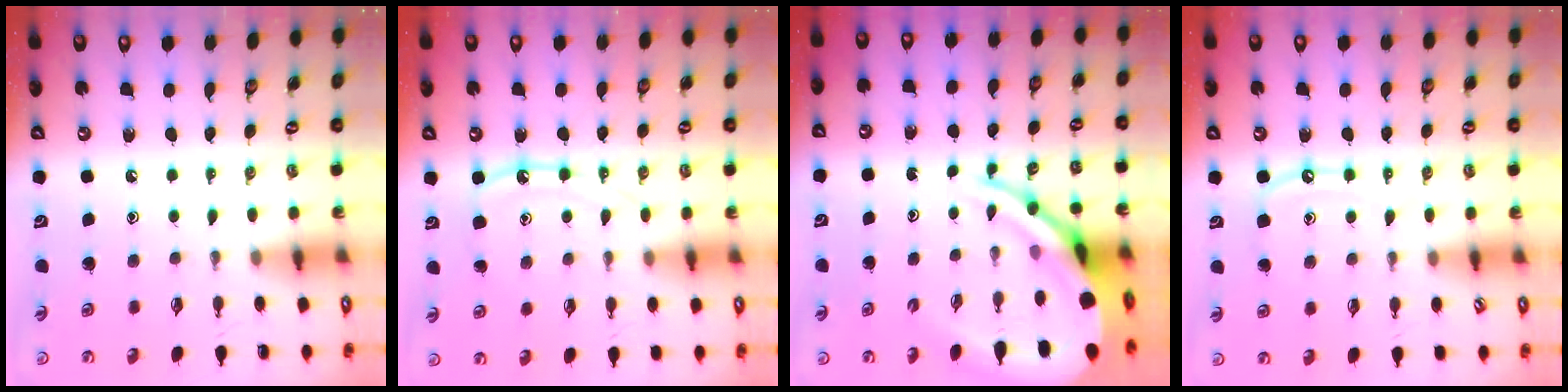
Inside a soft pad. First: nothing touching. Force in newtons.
{"total": 10.2, "press": 10.1, "slide": 0.5}
{"total": 12.8, "press": 12.8, "slide": 1.3}
{"total": 7.2, "press": 7.1, "slide": 0.8}